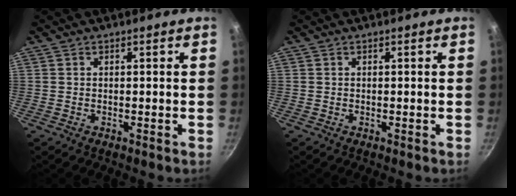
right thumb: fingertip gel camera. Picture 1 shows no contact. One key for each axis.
{"total": 0.0}